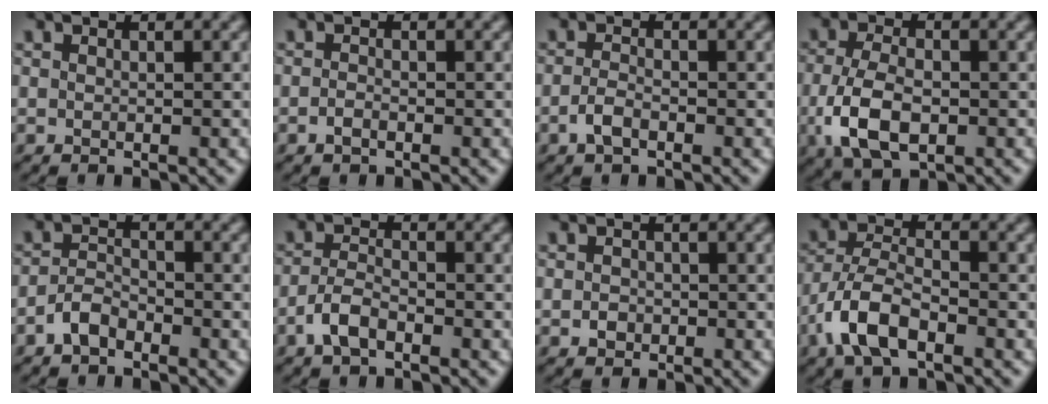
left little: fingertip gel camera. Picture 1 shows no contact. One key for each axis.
{"total": 1.0, "fx": -0.6, "fy": 0.4, "fz": 0.6, "tx": -0.013, "ty": 0.001, "tz": -0.014}
{"total": 1.8, "fx": -1.1, "fy": 0.7, "fz": 1.2, "tx": -0.025, "ty": 0.002, "tz": -0.025}
{"total": 5.6, "fx": -1.7, "fy": 3.1, "fz": 4.3, "tx": -0.098, "ty": -0.007, "tz": -0.033}
{"total": 2.2, "fx": -1.7, "fy": 1.0, "fz": 1.1, "tx": -0.020, "ty": 0.008, "tz": -0.037}
{"total": 2.6, "fx": -1.7, "fy": 1.0, "fz": 1.7, "tx": -0.036, "ty": 0.004, "tz": -0.040}
{"total": 1.0, "fx": -0.4, "fy": 0.9, "fz": 0.4, "tx": -0.005, "ty": -0.004, "tz": -0.010}
{"total": 5.5, "fx": -3.0, "fy": 2.4, "fz": 3.9, "tx": -0.078, "ty": 0.002, "tz": -0.068}